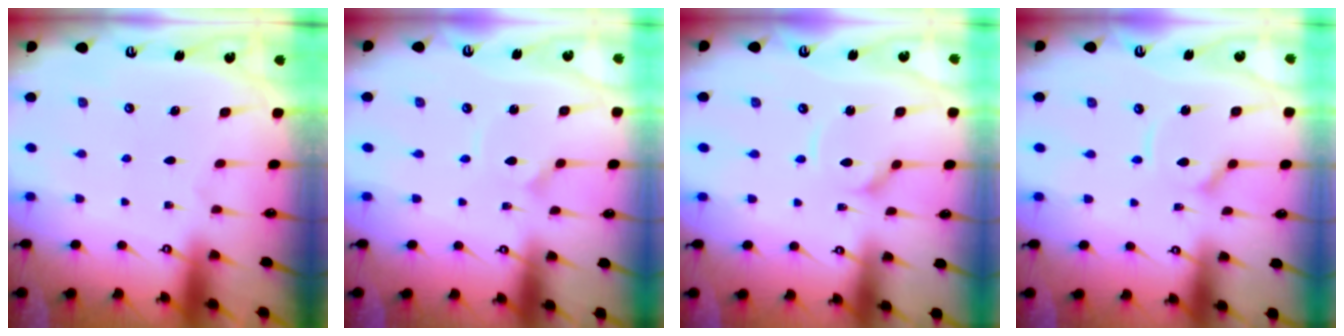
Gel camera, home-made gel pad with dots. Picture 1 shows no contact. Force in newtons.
{"total": 2.7, "press": 2.7, "slide": 0.1}
{"total": 3.3, "press": 3.3, "slide": 0.3}
{"total": 6.0, "press": 6.0, "slide": 0.8}